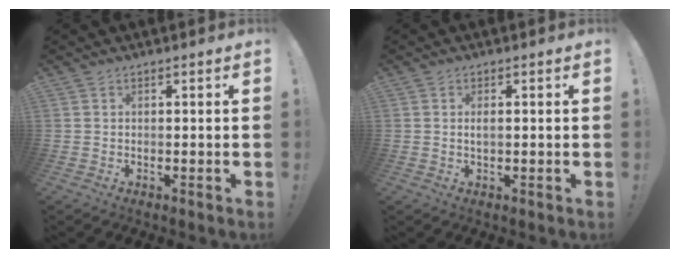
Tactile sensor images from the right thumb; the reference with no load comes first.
{"total": 1.4, "force": [0.0, 0.5, 1.3], "torque": [-0.024, 0.000, -0.001]}